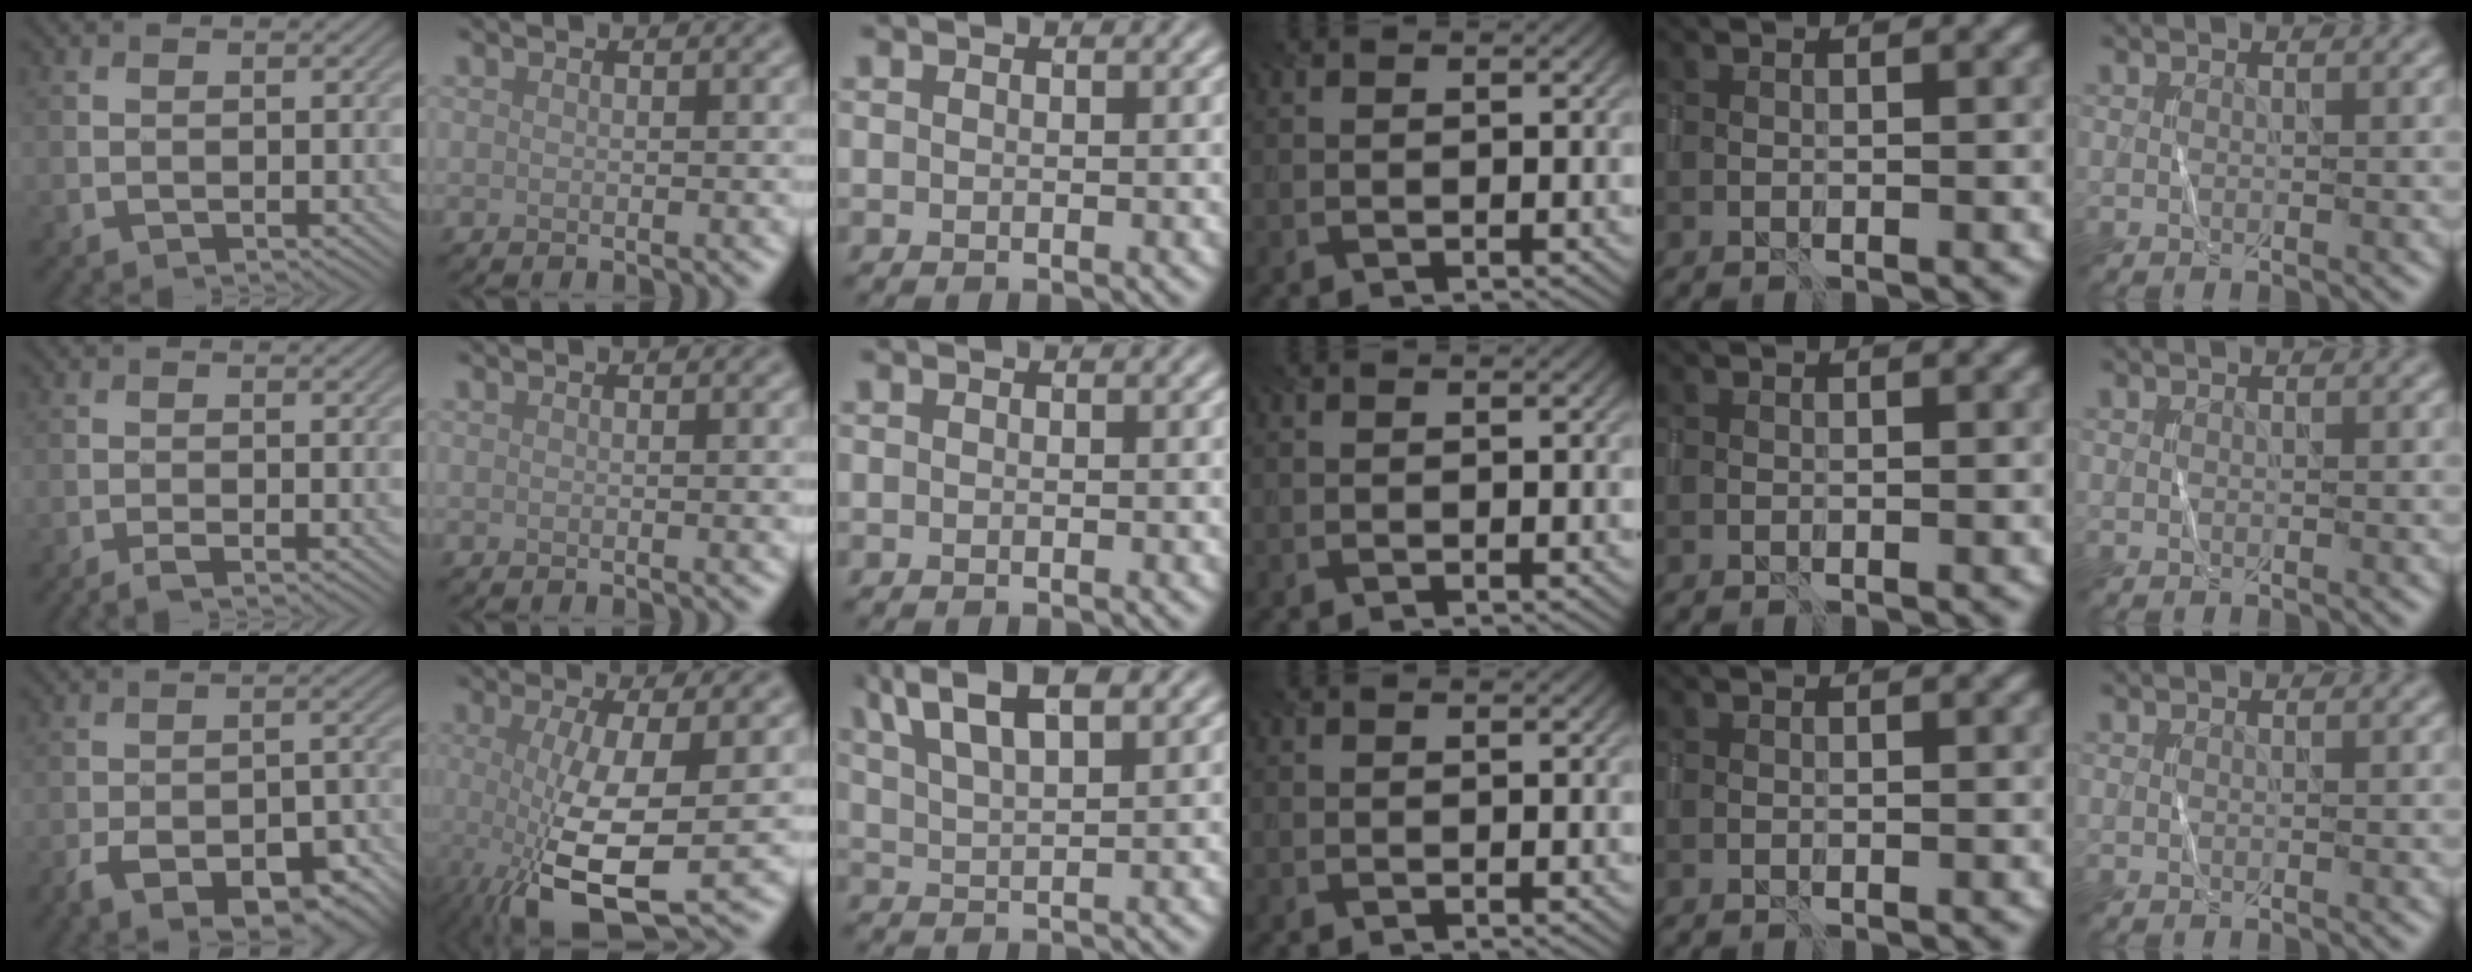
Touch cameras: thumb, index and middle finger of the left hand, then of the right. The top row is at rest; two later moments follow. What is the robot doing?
{"motion": "wrap", "object": "sponge"}